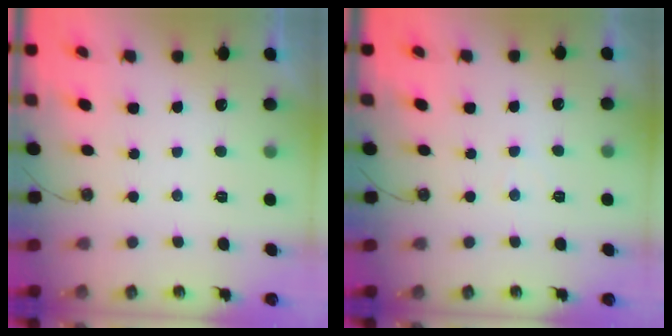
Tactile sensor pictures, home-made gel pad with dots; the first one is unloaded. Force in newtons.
{"total": 3.8, "press": 3.7, "slide": 0.5}